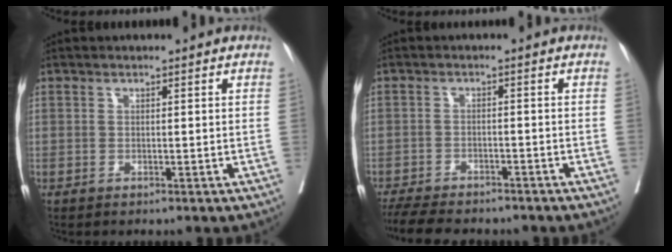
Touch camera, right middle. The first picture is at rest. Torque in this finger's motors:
{"motor_torque": [1.07, -1.07, 0.16, 0.10]}